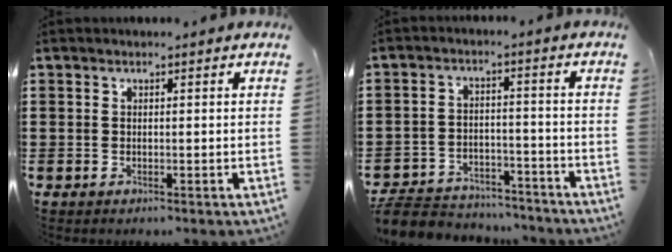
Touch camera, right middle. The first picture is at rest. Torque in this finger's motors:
{"motor_torque": [1.73, -0.41, 0.64, 0.15]}